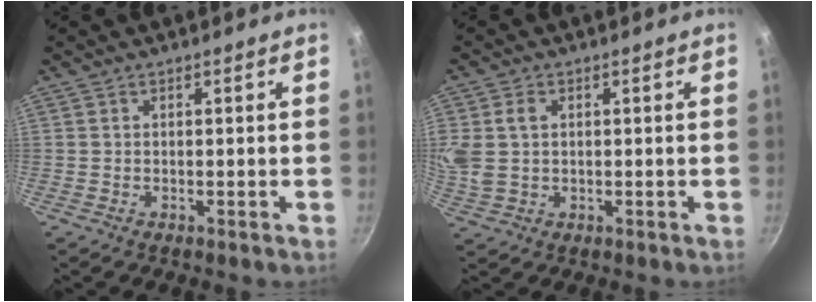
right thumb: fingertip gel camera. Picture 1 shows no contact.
{"total": 7.6, "force": [1.6, 5.6, 4.9], "torque": [-0.102, 0.003, 0.034]}